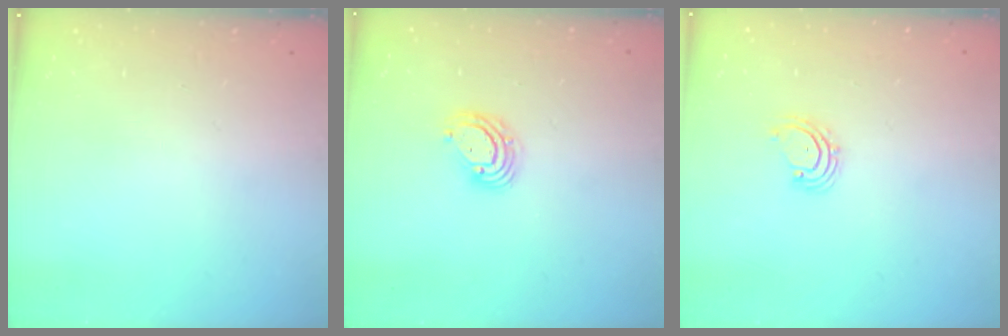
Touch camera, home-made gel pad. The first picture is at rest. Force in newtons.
{"total": 5.7, "press": 5.6, "slide": 0.8}
{"total": 2.8, "press": 2.8, "slide": 0.2}